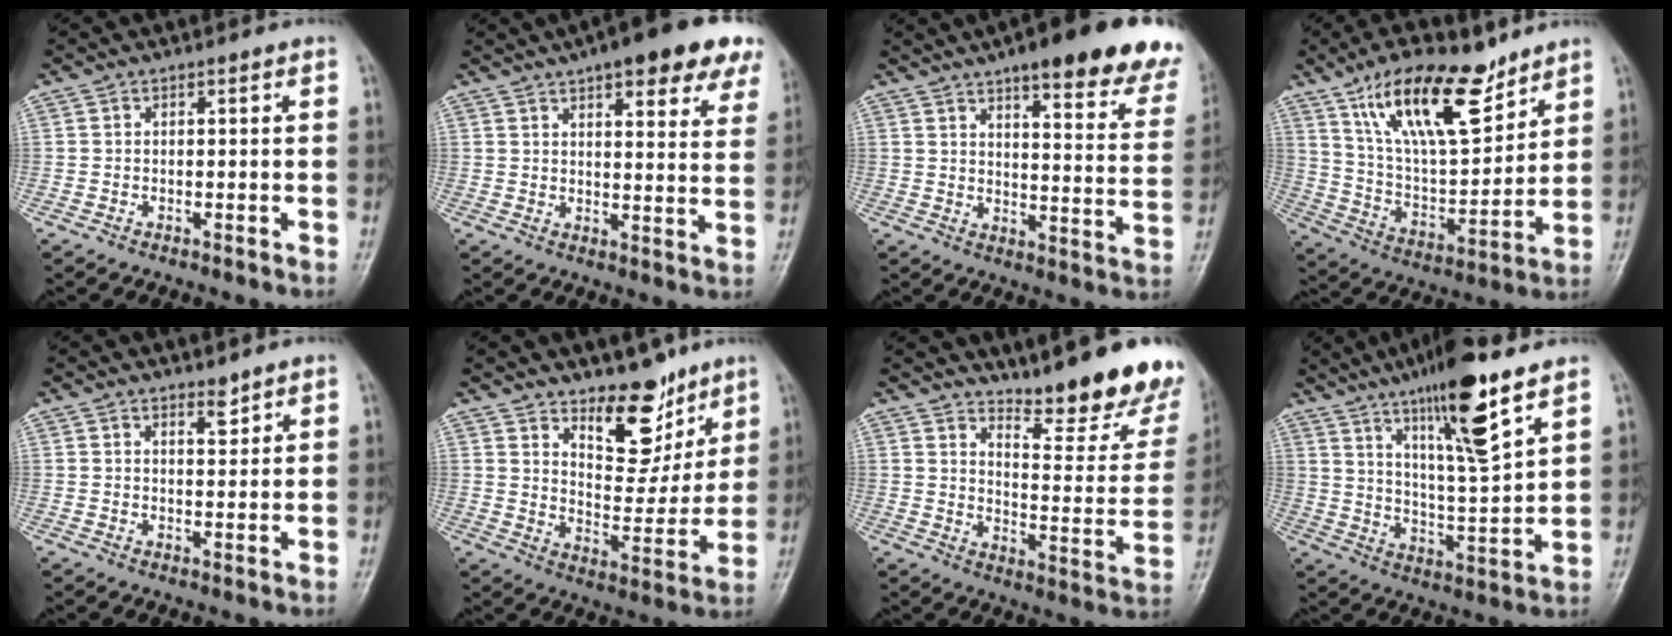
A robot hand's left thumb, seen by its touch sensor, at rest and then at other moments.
{"total": 18.9, "force": [12.2, 6.1, 13.1], "torque": [-0.139, -0.024, 0.143]}
{"total": 24.5, "force": [17.6, 6.0, 16.1], "torque": [-0.168, -0.062, 0.208]}
{"total": 19.7, "force": [12.4, 7.7, 13.3], "torque": [-0.194, -0.057, 0.231]}
{"total": 2.3, "force": [1.9, 0.8, 1.1], "torque": [-0.009, -0.016, 0.032]}
{"total": 12.0, "force": [8.3, 5.8, 6.4], "torque": [-0.058, -0.068, 0.143]}
{"total": 19.7, "force": [16.2, 4.9, 10.1], "torque": [-0.098, -0.146, 0.214]}
{"total": 16.3, "force": [10.0, 2.3, 12.7], "torque": [-0.209, -0.053, 0.176]}